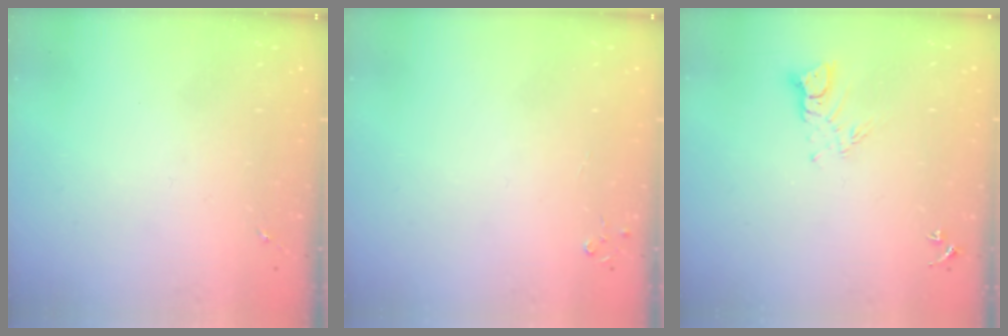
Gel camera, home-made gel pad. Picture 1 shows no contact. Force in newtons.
{"total": 2.8, "press": 2.8, "slide": 0.3}
{"total": 5.7, "press": 5.7, "slide": 0.5}